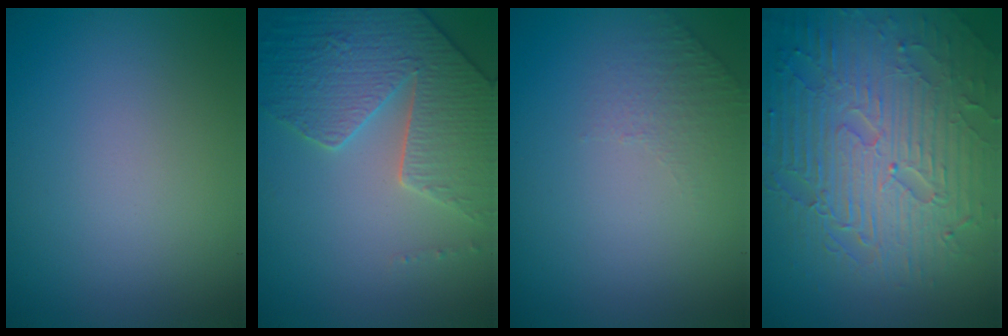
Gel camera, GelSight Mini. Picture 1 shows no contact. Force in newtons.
{"total": 5.0, "press": 4.8, "slide": 1.3}
{"total": 1.2, "press": 0.7, "slide": 0.9}
{"total": 9.5, "press": 6.4, "slide": 7.0}